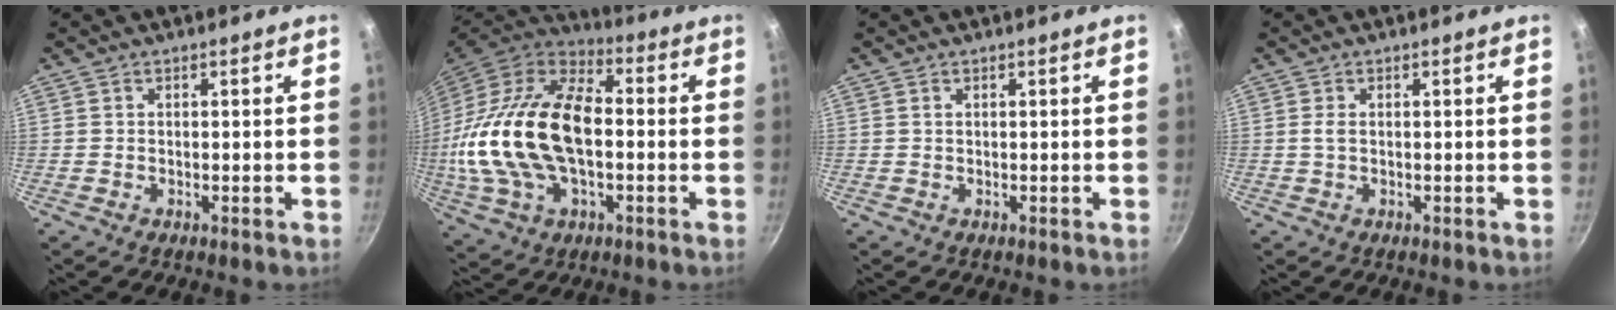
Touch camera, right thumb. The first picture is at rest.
{"total": 25.9, "force": [-1.0, 14.9, 21.1], "torque": [-0.406, 0.029, -0.021]}
{"total": 0.0}
{"total": 1.3, "force": [0.0, 0.5, 1.1], "torque": [-0.026, 0.001, 0.000]}